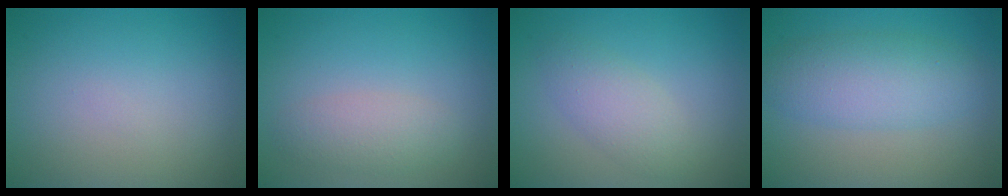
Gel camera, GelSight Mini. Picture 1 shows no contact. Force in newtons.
{"total": 2.4, "press": 2.4, "slide": 0.0}
{"total": 2.8, "press": 2.8, "slide": 0.2}
{"total": 4.8, "press": 4.8, "slide": 0.1}